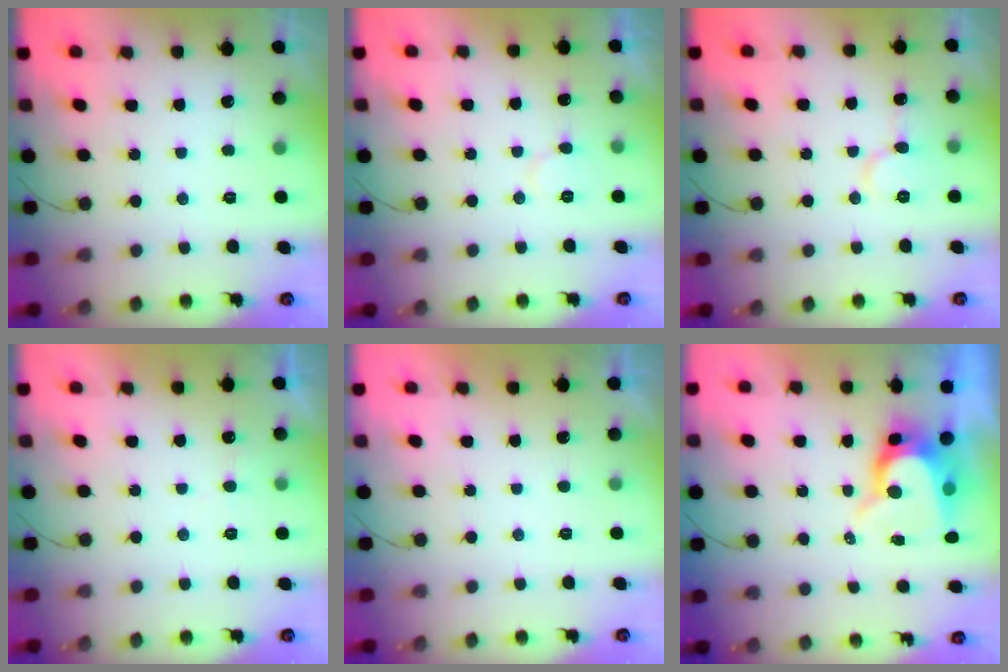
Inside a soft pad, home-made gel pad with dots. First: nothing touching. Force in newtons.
{"total": 4.8, "press": 4.8, "slide": 0.4}
{"total": 7.3, "press": 7.3, "slide": 1.0}
{"total": 4.0, "press": 4.0, "slide": 0.2}
{"total": 1.0, "press": 1.0, "slide": 0.2}
{"total": 9.8, "press": 9.7, "slide": 1.1}